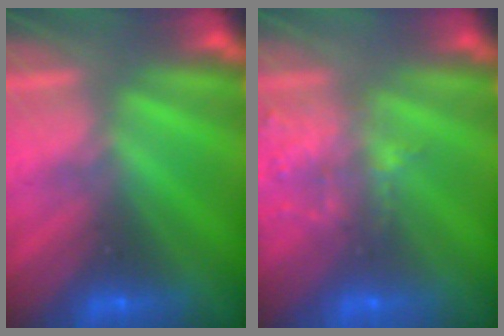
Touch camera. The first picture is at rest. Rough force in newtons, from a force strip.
{"total": 1.7}